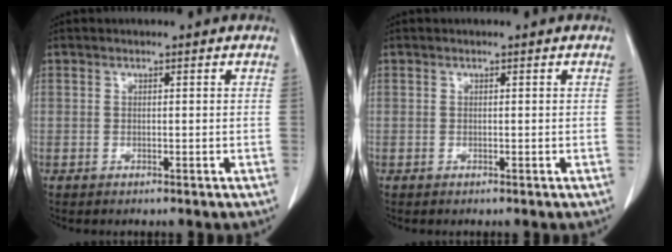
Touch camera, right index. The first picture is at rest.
{"total": 0.0}